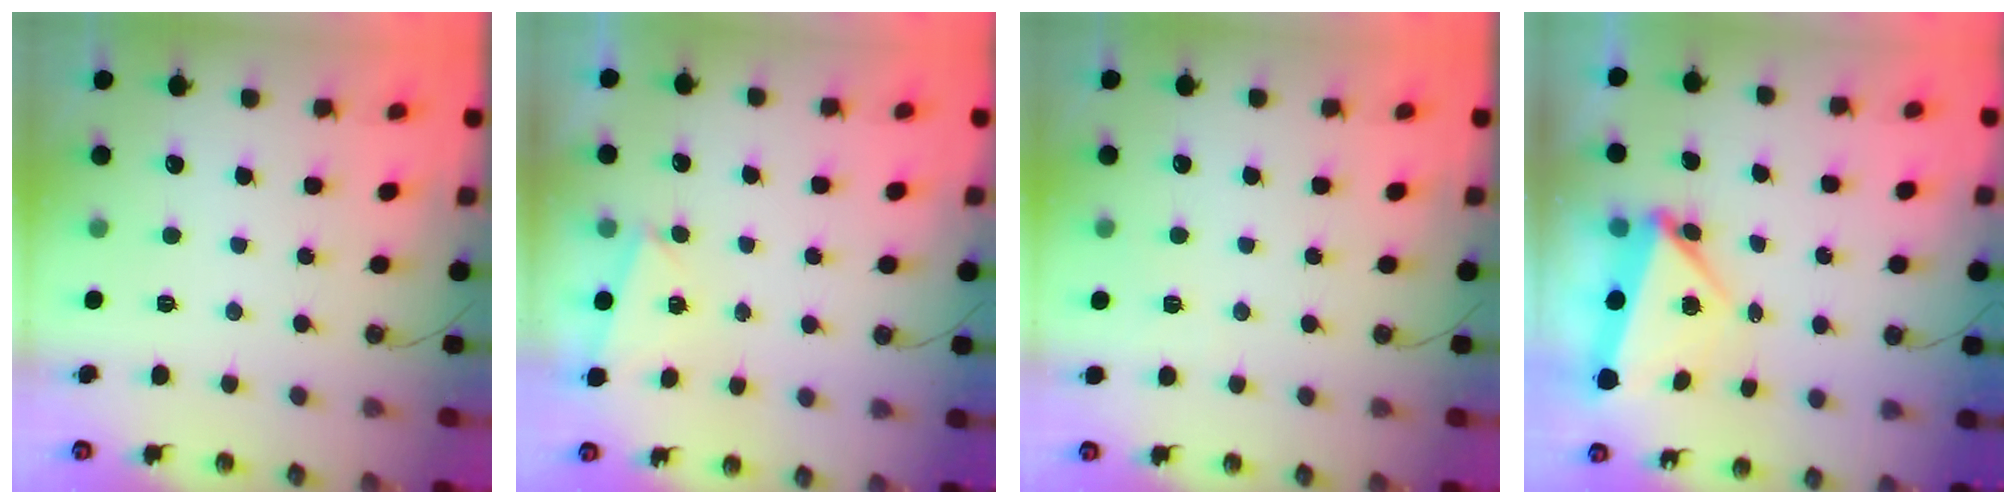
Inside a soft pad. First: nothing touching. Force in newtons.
{"total": 2.6, "press": 1.3, "slide": 2.3}
{"total": 3.2, "press": 2.1, "slide": 2.4}
{"total": 5.6, "press": 5.6, "slide": 0.3}